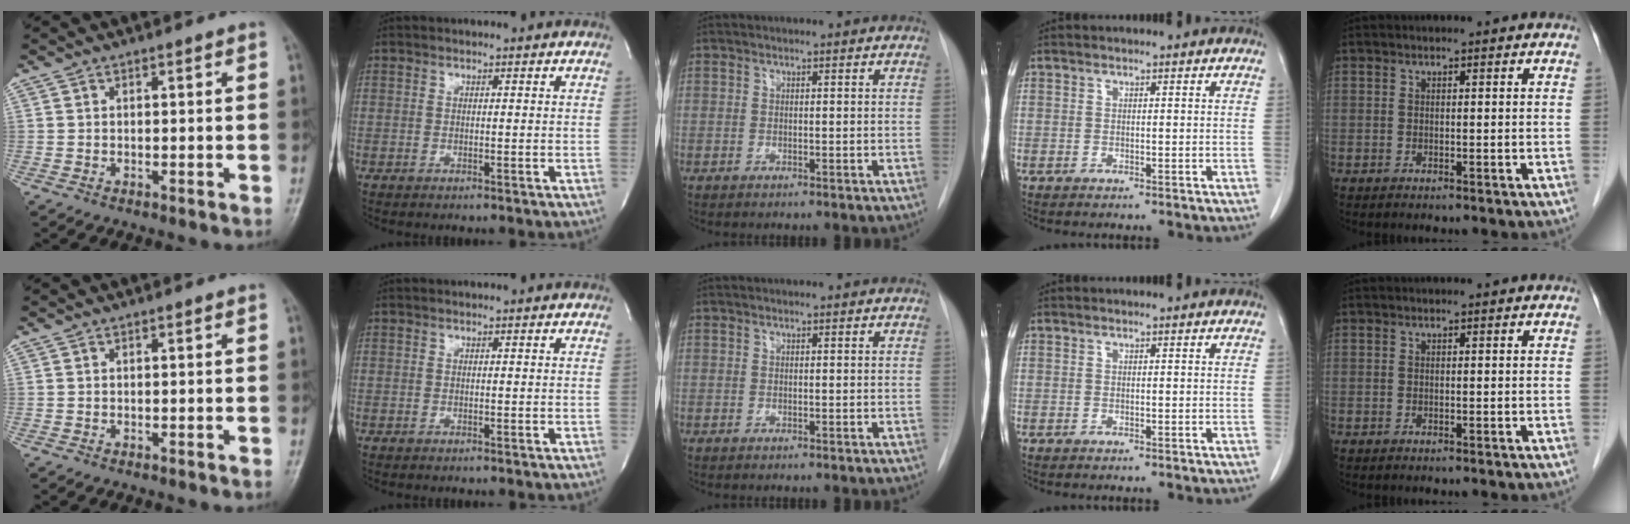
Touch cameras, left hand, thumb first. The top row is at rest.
{}